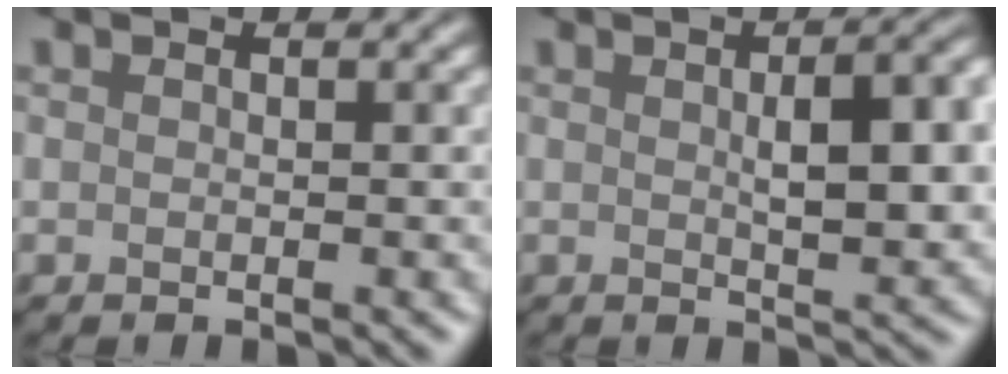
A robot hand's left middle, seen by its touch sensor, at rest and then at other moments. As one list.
[{"total": 5.1, "force": [0.4, 0.7, 5.1], "torque": [-0.072, 0.000, 0.014]}]